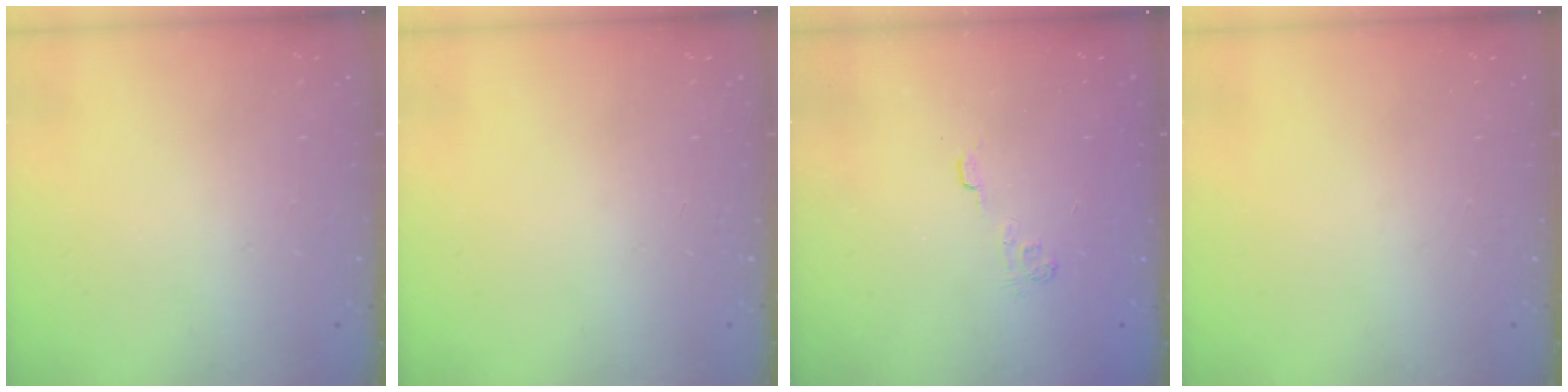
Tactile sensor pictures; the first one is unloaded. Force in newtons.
{"total": 0.0}
{"total": 2.9, "press": 2.5, "slide": 1.4}
{"total": 0.0}